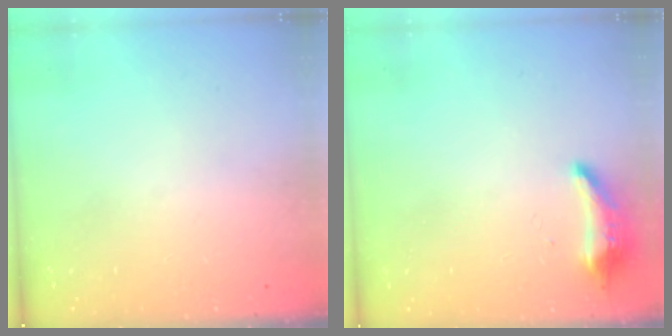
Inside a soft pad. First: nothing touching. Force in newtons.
{"total": 10.1, "press": 9.0, "slide": 4.6}